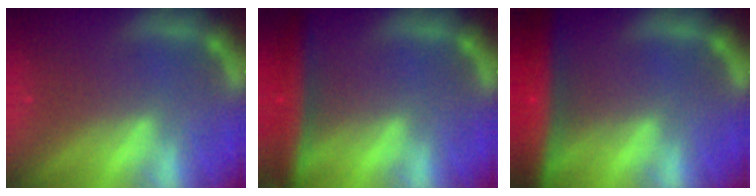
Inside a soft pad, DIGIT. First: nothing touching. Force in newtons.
{"total": 6.0}
{"total": 9.6}